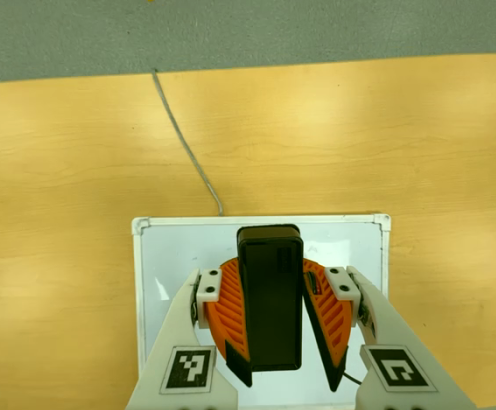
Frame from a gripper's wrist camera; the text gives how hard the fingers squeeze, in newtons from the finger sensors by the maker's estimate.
{"total": 9.2, "left": 9.3, "right": 9.1}